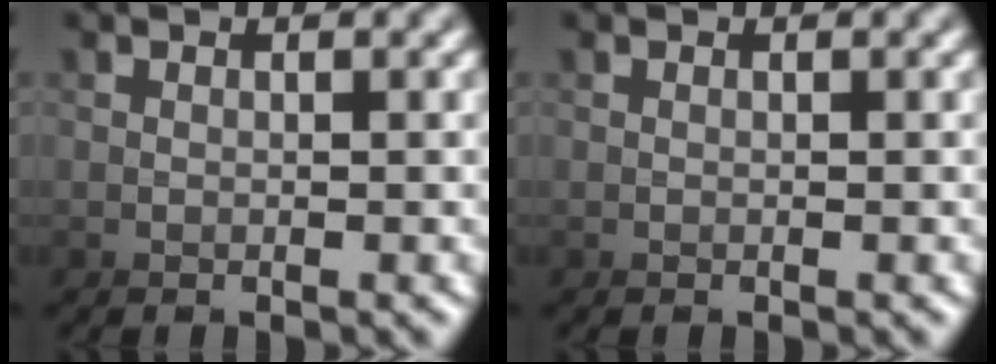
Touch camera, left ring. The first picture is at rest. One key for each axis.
{"total": 0.0}